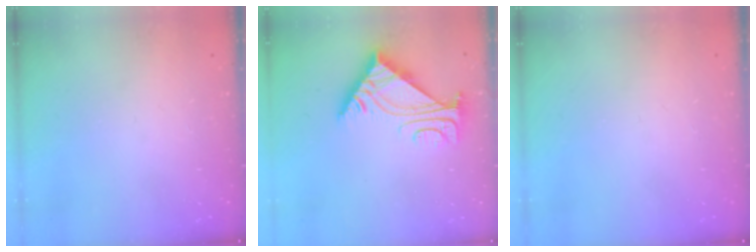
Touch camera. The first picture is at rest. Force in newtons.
{"total": 5.9, "press": 5.8, "slide": 0.6}
{"total": 0.0}